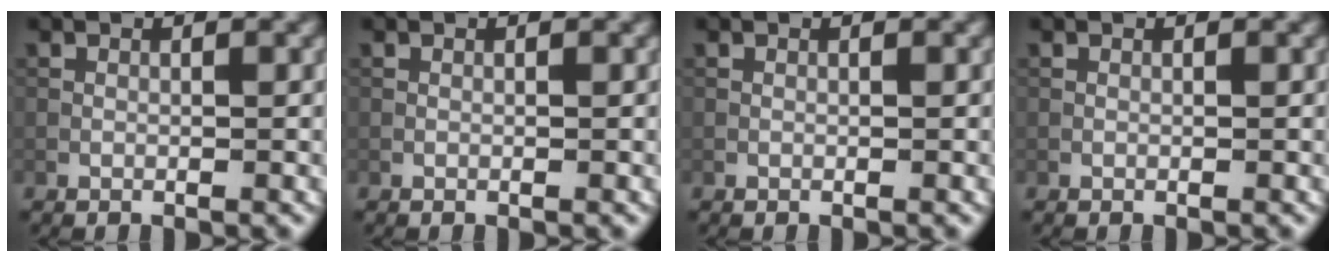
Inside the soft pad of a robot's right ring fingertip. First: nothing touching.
{"total": 0.0}
{"total": 0.0}
{"total": 0.0}